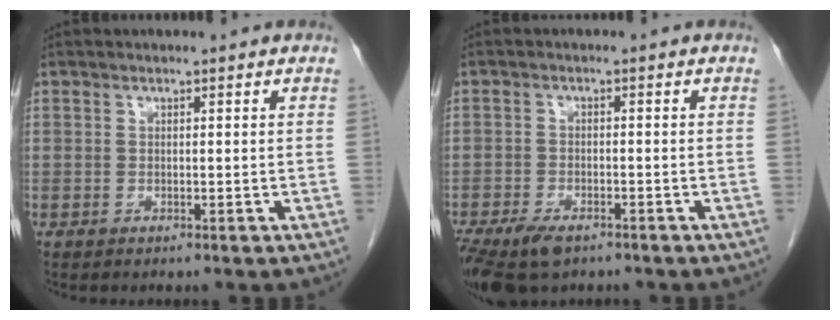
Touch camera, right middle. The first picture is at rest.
{"total": 8.7, "force": [-6.1, 3.7, 5.0], "torque": [-0.094, -0.011, -0.100]}